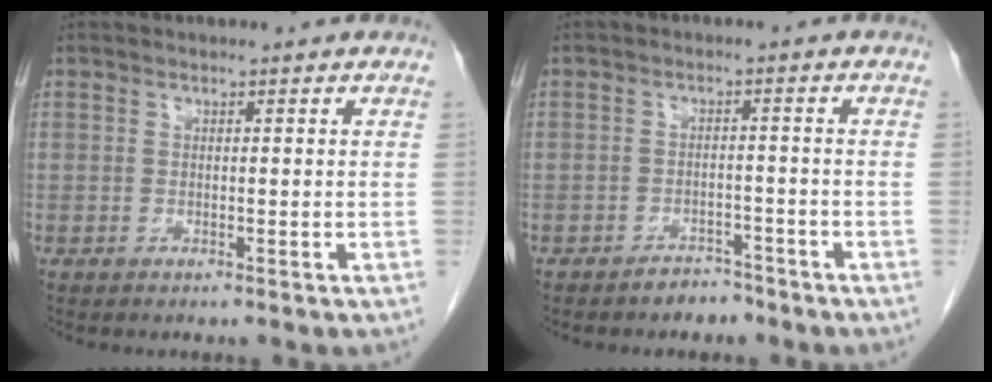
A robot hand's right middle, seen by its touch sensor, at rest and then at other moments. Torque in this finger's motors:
{"motor_torque": [0.27, -0.25, 0.04, 0.01]}